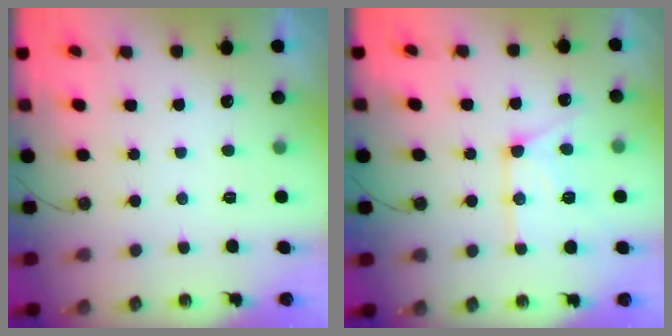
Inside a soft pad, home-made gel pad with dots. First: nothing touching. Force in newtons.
{"total": 13.6, "press": 13.5, "slide": 1.4}